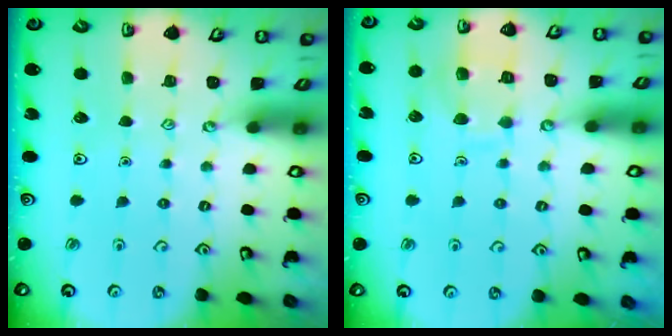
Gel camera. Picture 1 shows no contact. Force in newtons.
{"total": 9.0, "press": 8.9, "slide": 0.9}